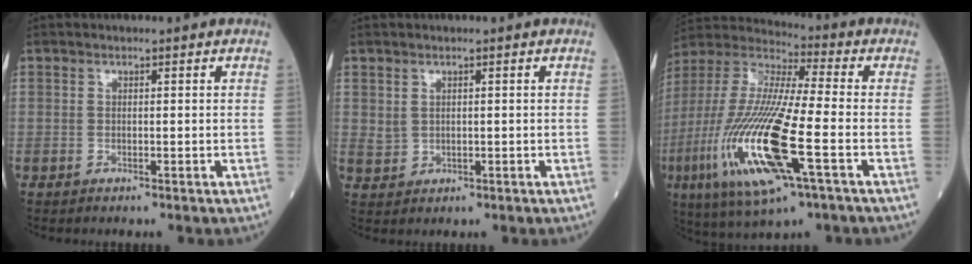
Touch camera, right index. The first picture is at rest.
{"total": 1.8, "force": [0.7, 1.4, 0.9], "torque": [-0.017, 0.000, 0.019]}
{"total": 22.3, "force": [-6.8, 3.3, 21.0], "torque": [-0.474, -0.038, -0.127]}